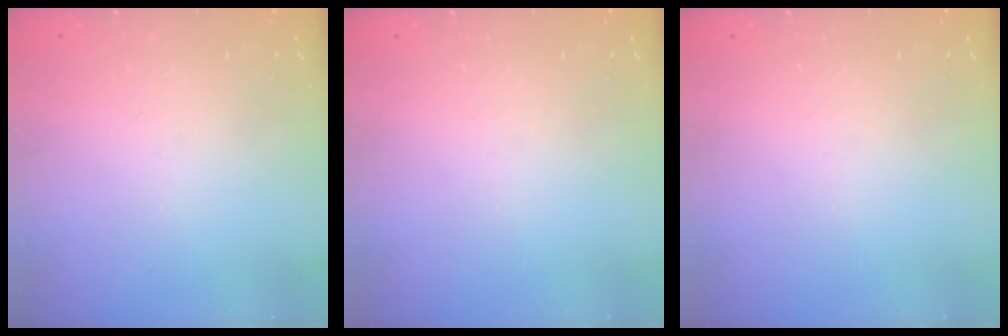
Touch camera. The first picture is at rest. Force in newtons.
{"total": 0.0}
{"total": 0.0}